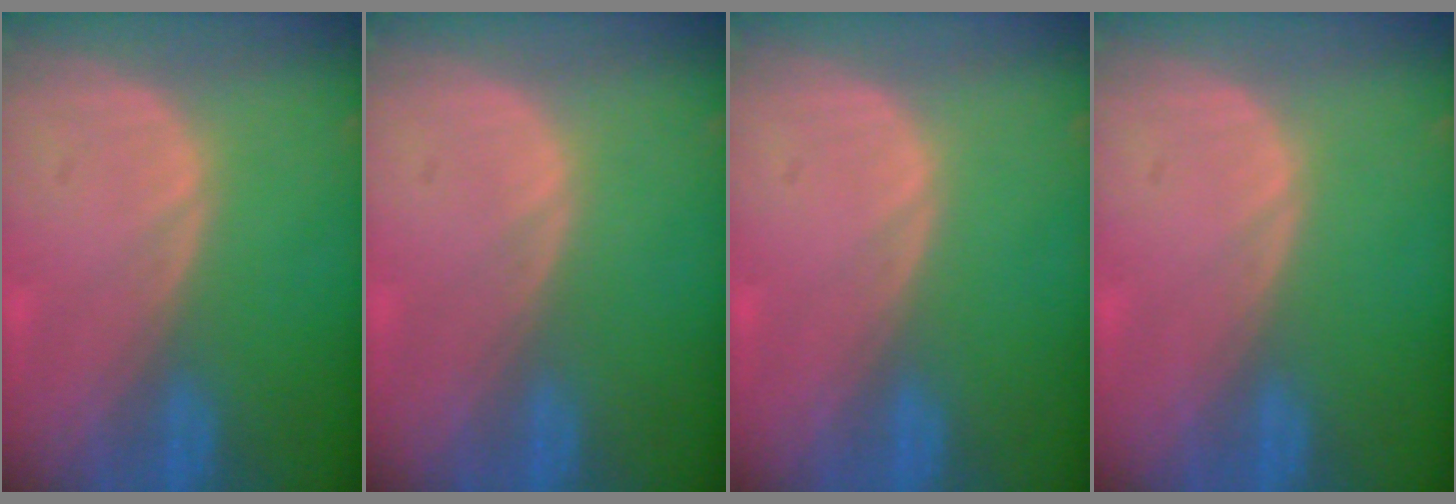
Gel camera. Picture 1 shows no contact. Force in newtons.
{"total": 0.0}
{"total": 0.0}
{"total": 0.0}